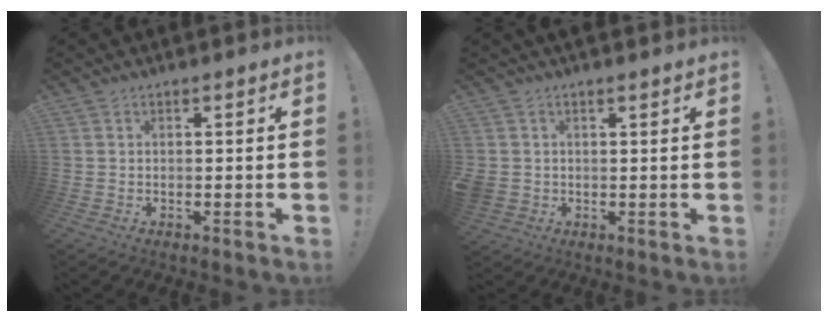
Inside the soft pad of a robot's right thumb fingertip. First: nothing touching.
{"total": 3.3, "force": [1.5, 2.8, 0.6], "torque": [-0.004, -0.009, 0.032]}